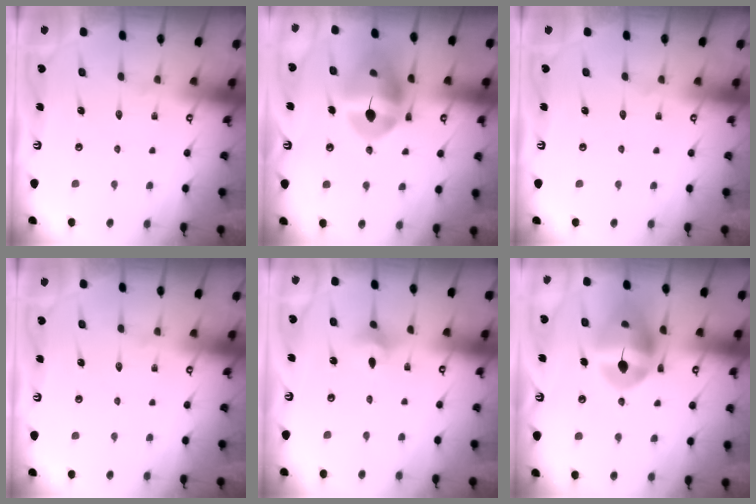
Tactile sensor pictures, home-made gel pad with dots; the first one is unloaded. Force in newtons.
{"total": 14.3, "press": 14.2, "slide": 1.5}
{"total": 0.0}
{"total": 0.0}
{"total": 3.6, "press": 3.6, "slide": 0.6}
{"total": 14.3, "press": 14.2, "slide": 1.4}